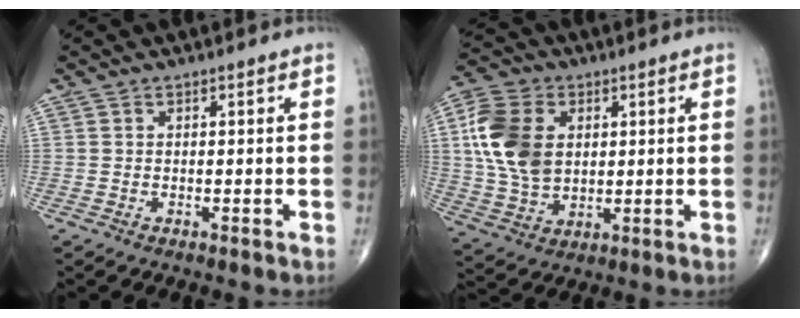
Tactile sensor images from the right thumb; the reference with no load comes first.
{"total": 14.4, "force": [2.8, 10.2, 9.8], "torque": [-0.181, -0.001, 0.054]}